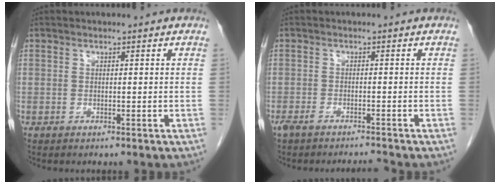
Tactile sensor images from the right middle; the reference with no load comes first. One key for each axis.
{"total": 3.3, "fx": -3.1, "fy": -0.2, "fz": 1.1, "tx": -0.021, "ty": -0.006, "tz": -0.052}